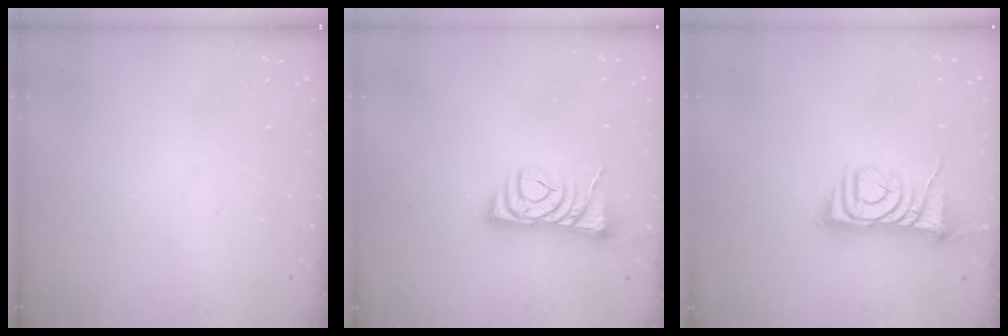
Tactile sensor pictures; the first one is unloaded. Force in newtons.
{"total": 9.8, "press": 9.7, "slide": 1.1}
{"total": 8.1, "press": 8.1, "slide": 0.6}